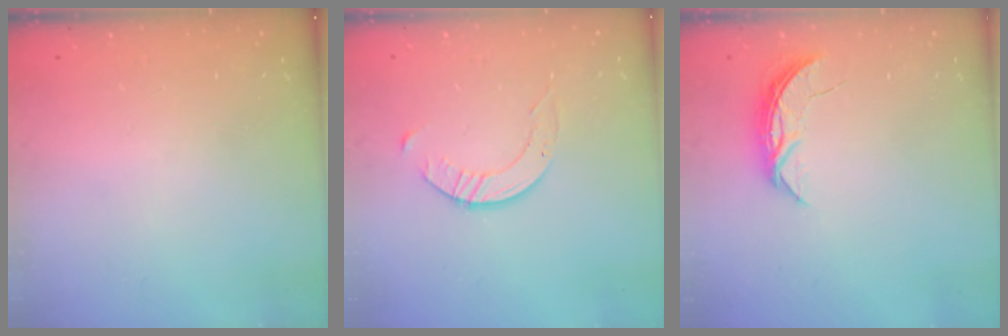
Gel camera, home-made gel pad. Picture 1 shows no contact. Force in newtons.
{"total": 3.5, "press": 3.4, "slide": 0.4}
{"total": 5.9, "press": 5.8, "slide": 0.5}